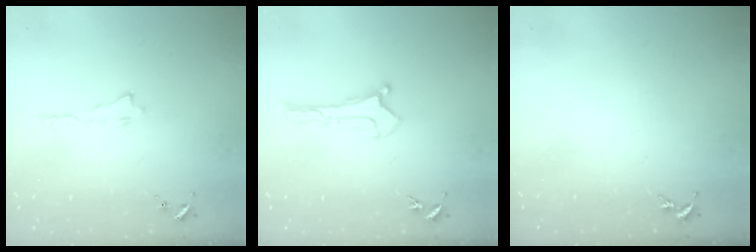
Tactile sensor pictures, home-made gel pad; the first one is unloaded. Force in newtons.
{"total": 0.0}
{"total": 0.0}